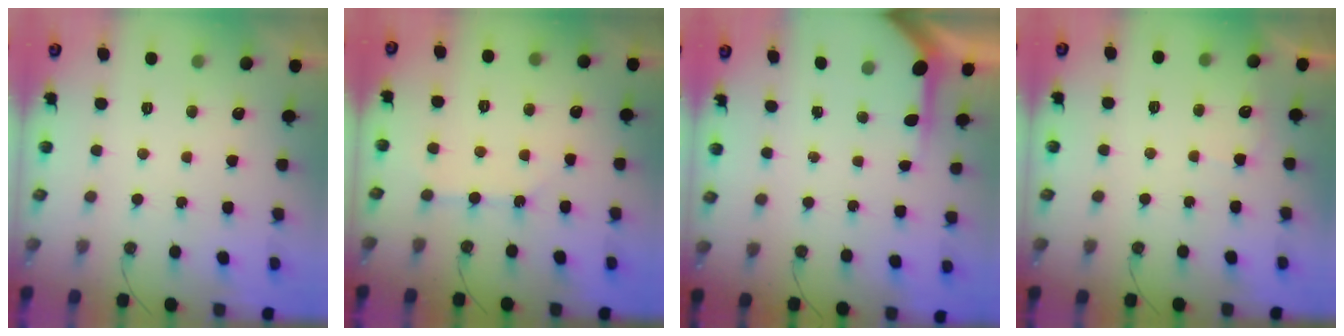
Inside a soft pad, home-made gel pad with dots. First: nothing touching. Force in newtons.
{"total": 2.7, "press": 2.7, "slide": 0.2}
{"total": 5.1, "press": 5.1, "slide": 0.1}
{"total": 3.0, "press": 3.0, "slide": 0.3}